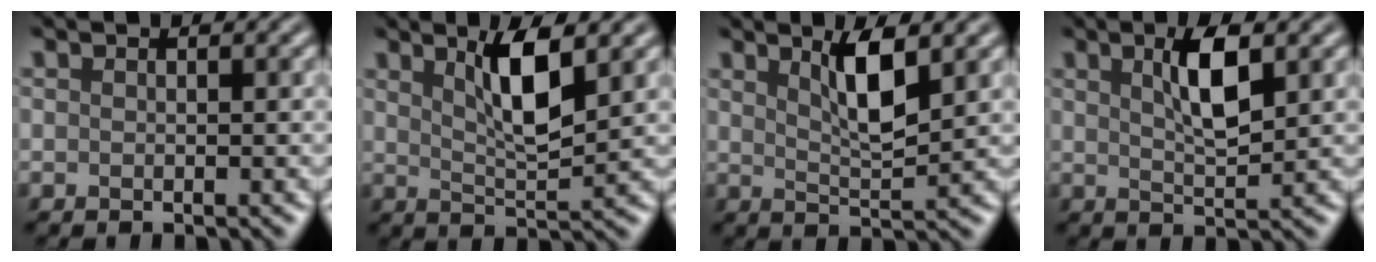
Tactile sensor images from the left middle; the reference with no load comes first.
{"total": 4.4, "force": [1.7, 0.9, 3.9], "torque": [-0.072, -0.008, 0.037]}
{"total": 3.7, "force": [1.5, 0.8, 3.2], "torque": [-0.058, -0.007, 0.035]}
{"total": 3.7, "force": [1.1, 1.0, 3.4], "torque": [-0.061, 0.002, 0.025]}